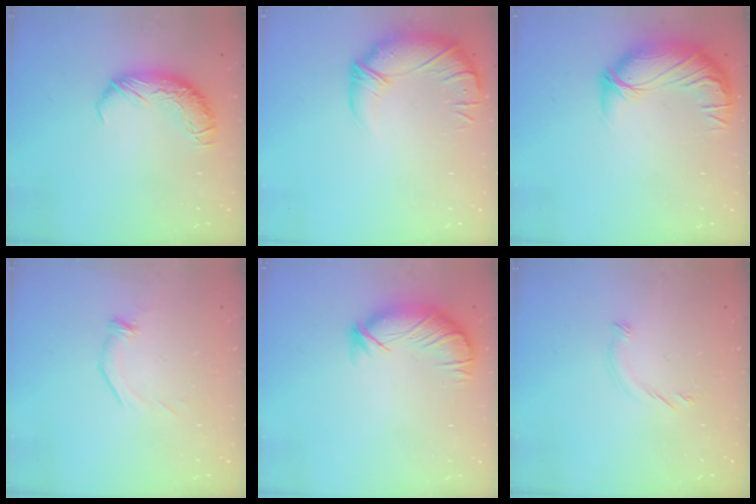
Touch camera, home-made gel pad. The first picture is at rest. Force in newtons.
{"total": 2.9, "press": 1.8, "slide": 2.3}
{"total": 2.8, "press": 0.0, "slide": 2.8}
{"total": 5.1, "press": 5.0, "slide": 0.8}
{"total": 3.8, "press": 3.2, "slide": 2.0}
{"total": 5.2, "press": 5.1, "slide": 1.1}